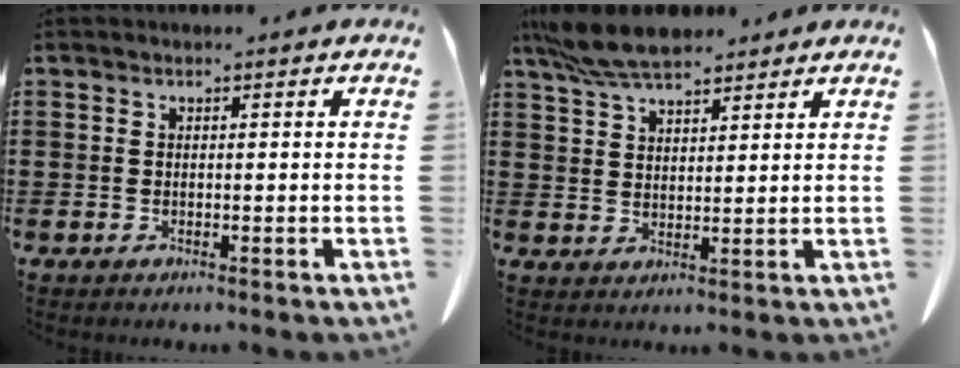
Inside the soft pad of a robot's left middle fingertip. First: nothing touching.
{"total": 7.3, "force": [6.2, 1.8, 3.4], "torque": [-0.085, -0.012, 0.118]}